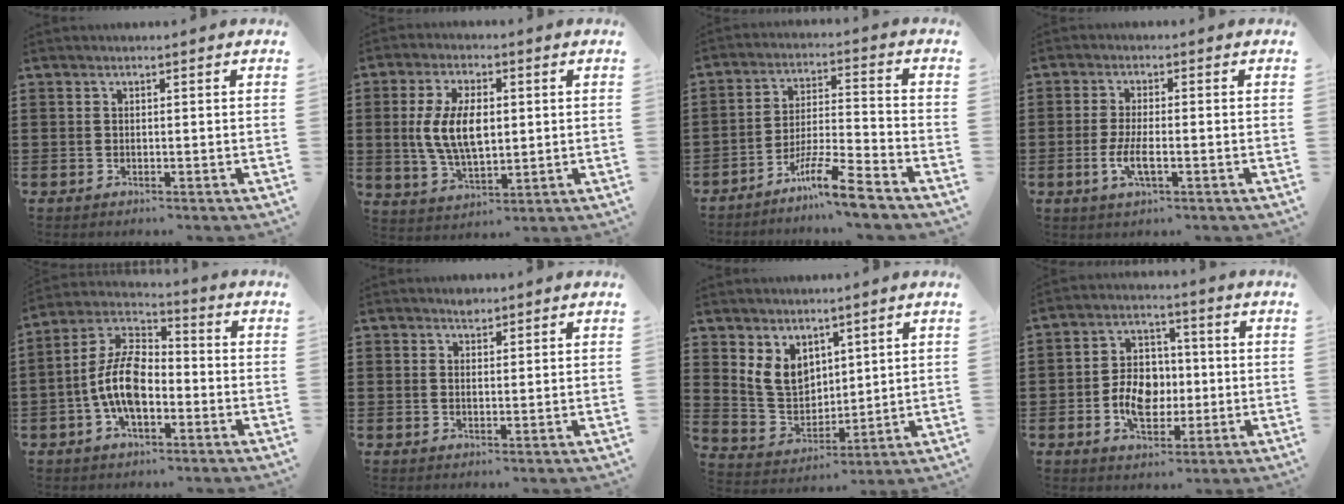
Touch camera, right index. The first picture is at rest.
{"total": 9.0, "force": [0.6, 4.5, 7.7], "torque": [-0.159, 0.005, 0.005]}
{"total": 8.8, "force": [-7.1, 0.2, 5.2], "torque": [-0.102, 0.002, -0.139]}
{"total": 4.3, "force": [-1.4, 1.2, 3.9], "torque": [-0.085, -0.004, -0.031]}
{"total": 10.1, "force": [-2.7, 5.4, 8.1], "torque": [-0.196, 0.002, -0.059]}
{"total": 1.5, "force": [1.2, 0.7, 0.4], "torque": [-0.003, -0.001, 0.021]}
{"total": 7.3, "force": [3.6, 5.5, 3.1], "torque": [-0.099, 0.000, 0.068]}
{"total": 7.8, "force": [-1.5, 5.6, 5.2], "torque": [-0.097, 0.005, -0.030]}